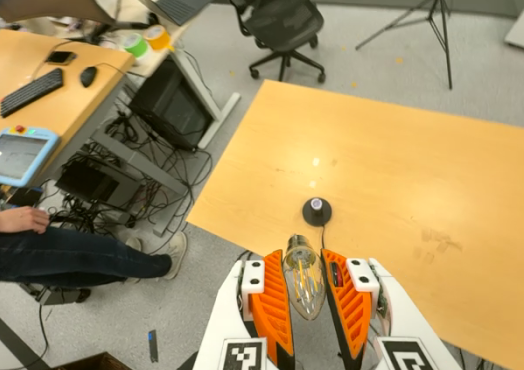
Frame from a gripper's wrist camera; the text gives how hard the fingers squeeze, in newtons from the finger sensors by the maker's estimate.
{"total": 15.2, "left": 16.2, "right": 14.1}